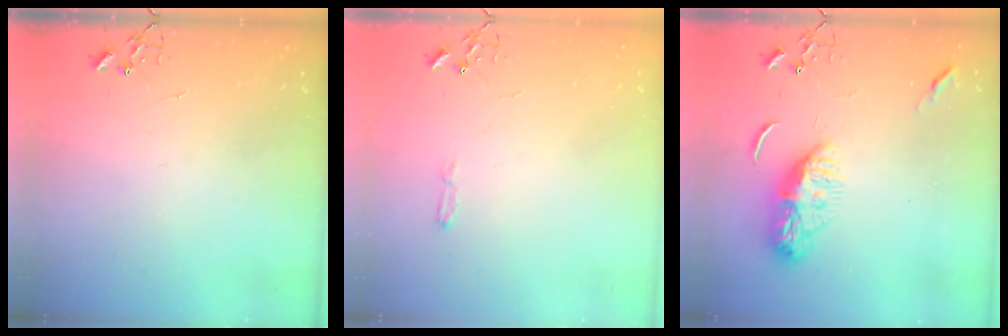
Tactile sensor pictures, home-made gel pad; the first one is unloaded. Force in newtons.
{"total": 3.8, "press": 3.8, "slide": 0.5}
{"total": 12.5, "press": 12.5, "slide": 1.1}